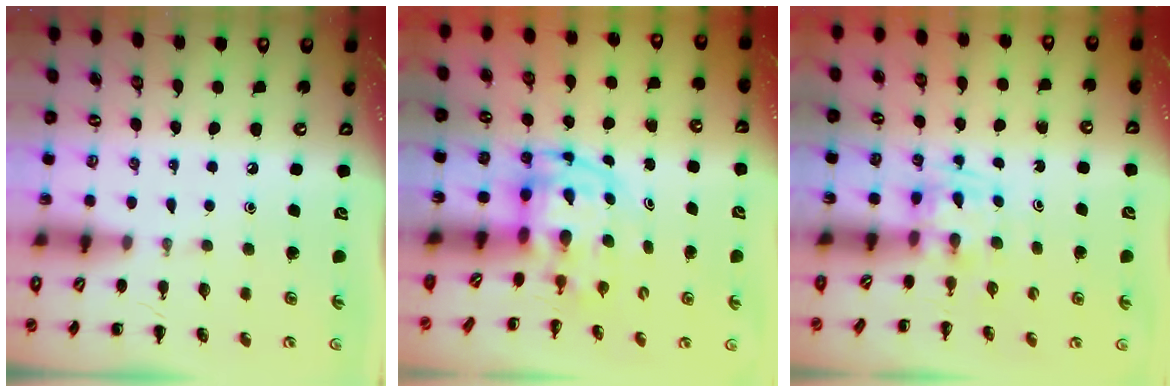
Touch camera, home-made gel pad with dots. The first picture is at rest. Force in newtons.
{"total": 3.8, "press": 3.7, "slide": 0.7}
{"total": 1.2, "press": 1.0, "slide": 0.7}